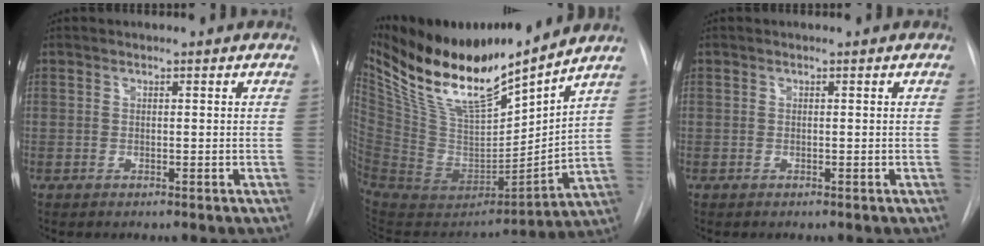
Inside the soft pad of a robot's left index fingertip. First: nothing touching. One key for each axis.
{"total": 23.5, "fx": 19.0, "fy": 3.8, "fz": 13.2, "tx": -0.243, "ty": -0.022, "tz": 0.352}
{"total": 0.0}